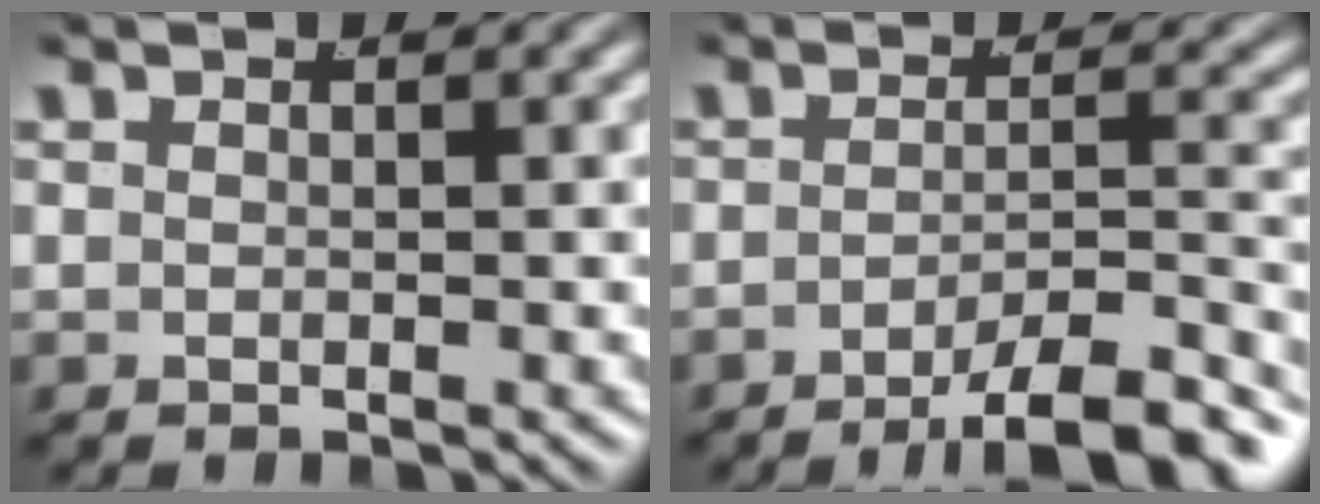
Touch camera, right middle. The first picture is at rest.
{"total": 7.6, "force": [-6.1, 1.2, 4.3], "torque": [-0.048, -0.016, -0.089]}